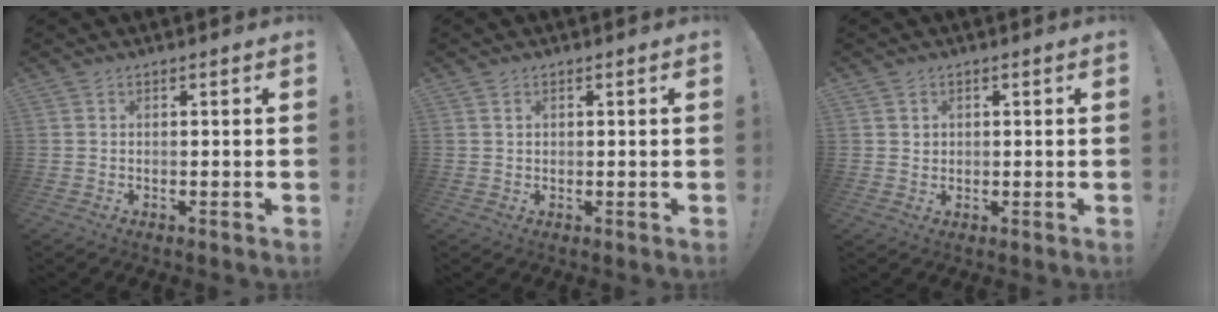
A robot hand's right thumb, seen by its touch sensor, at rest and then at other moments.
{"total": 1.0, "force": [0.7, 0.6, 0.3], "torque": [0.002, -0.003, 0.011]}
{"total": 1.7, "force": [0.8, 1.5, 0.1], "torque": [0.011, -0.007, 0.013]}